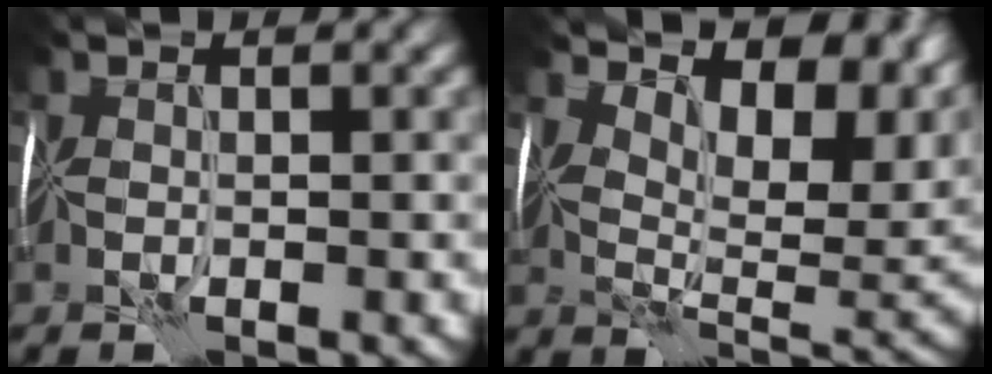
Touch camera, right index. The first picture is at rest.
{"total": 10.9, "force": [5.7, 4.9, 7.9], "torque": [-0.125, -0.003, 0.105]}